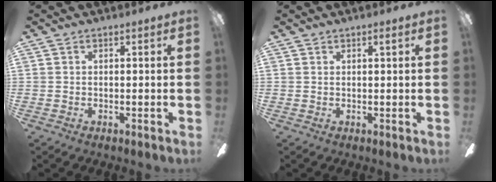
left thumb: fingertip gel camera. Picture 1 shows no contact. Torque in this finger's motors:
{"motor_torque": [0.19, 0.02, 0.35, 0.00, 0.02]}